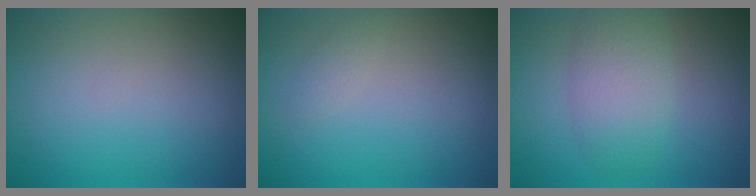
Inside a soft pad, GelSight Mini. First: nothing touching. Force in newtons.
{"total": 0.7, "press": 0.7, "slide": 0.0}
{"total": 4.0, "press": 4.0, "slide": 0.1}